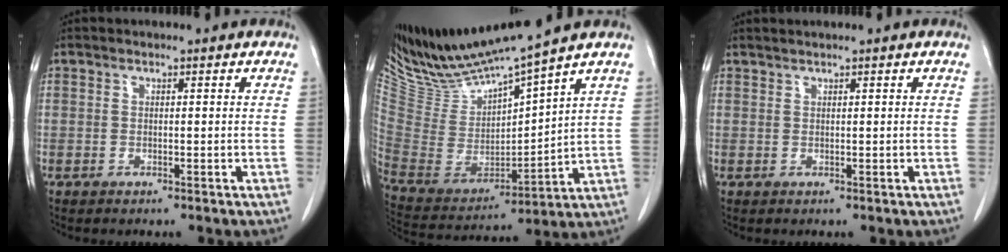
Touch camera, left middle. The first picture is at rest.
{"total": 14.0, "force": [12.8, -0.9, 5.5], "torque": [-0.111, -0.024, 0.259]}
{"total": 0.7, "force": [0.7, -0.2, 0.2], "torque": [-0.007, 0.005, 0.018]}